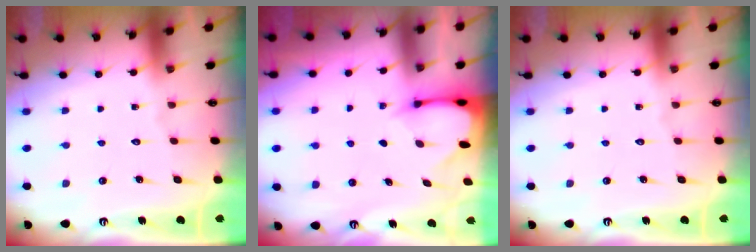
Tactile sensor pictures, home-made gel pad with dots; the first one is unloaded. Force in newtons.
{"total": 2.5, "press": 2.5, "slide": 0.3}
{"total": 0.0}